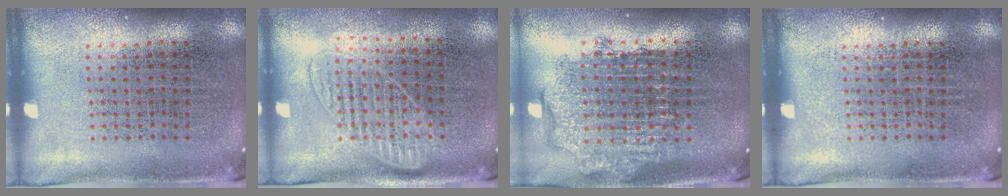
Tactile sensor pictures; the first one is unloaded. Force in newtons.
{"total": 1.3, "press": 1.2, "slide": 0.5}
{"total": 1.8, "press": 1.5, "slide": 1.1}
{"total": 0.0}